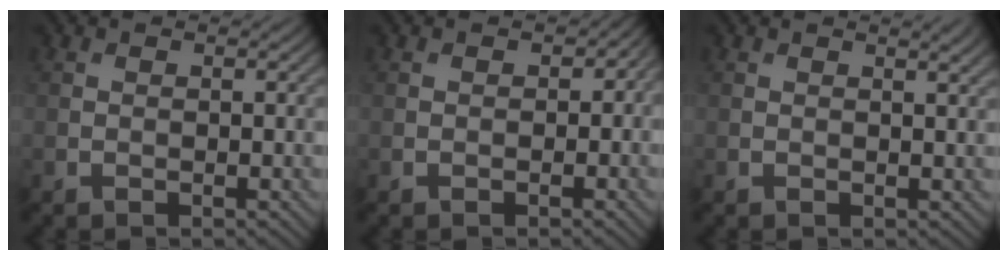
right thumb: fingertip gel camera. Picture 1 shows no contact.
{"total": 1.5, "force": [-0.2, 1.4, 0.7], "torque": [-0.007, -0.010, -0.004]}
{"total": 1.5, "force": [1.1, 0.2, 1.0], "torque": [-0.015, -0.004, 0.013]}